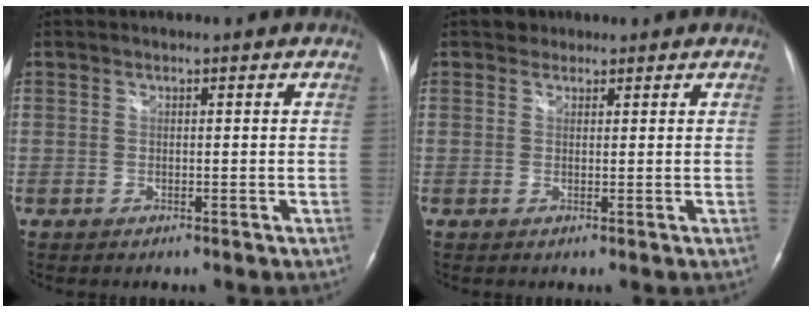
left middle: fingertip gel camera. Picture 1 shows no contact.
{"total": 1.4, "force": [1.0, 1.0, -0.1], "torque": [0.008, 0.005, 0.010]}